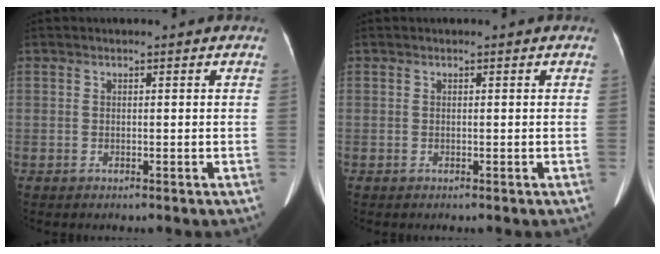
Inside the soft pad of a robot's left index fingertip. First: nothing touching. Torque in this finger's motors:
{"motor_torque": [0.01, 0.01, 0.00, 0.01]}